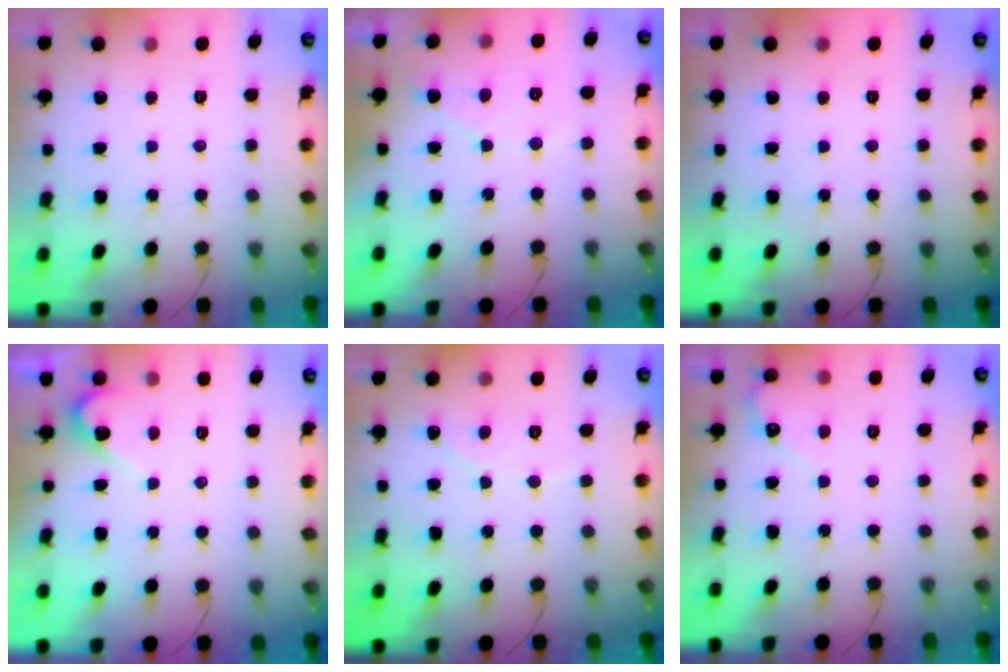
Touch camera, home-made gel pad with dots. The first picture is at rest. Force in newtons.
{"total": 5.3, "press": 5.3, "slide": 0.3}
{"total": 0.0}
{"total": 3.3, "press": 3.3, "slide": 0.2}
{"total": 1.9, "press": 1.9, "slide": 0.1}
{"total": 2.7, "press": 2.7, "slide": 0.2}